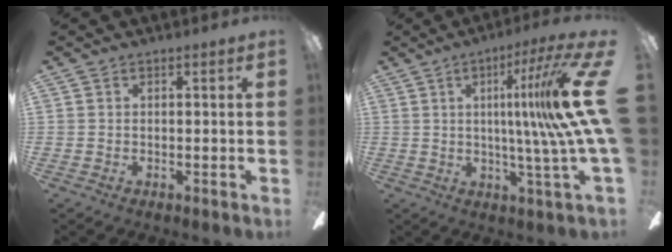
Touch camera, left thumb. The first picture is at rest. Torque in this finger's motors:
{"motor_torque": [0.11, 0.05, 1.02, 0.00, 0.10]}